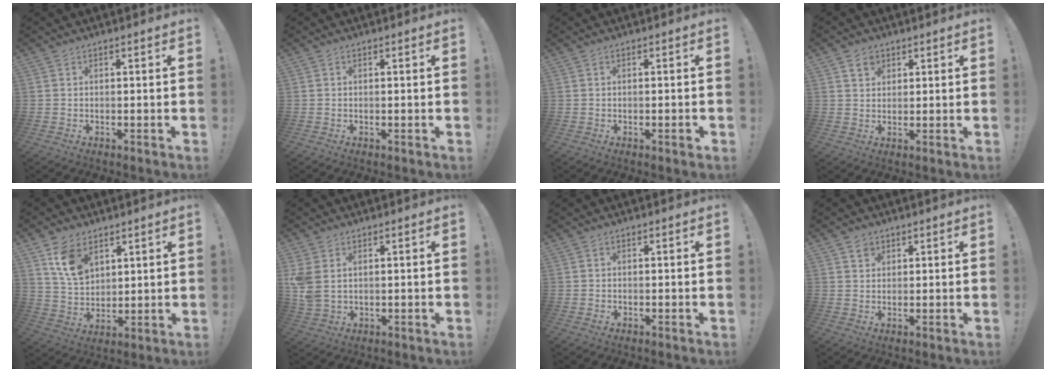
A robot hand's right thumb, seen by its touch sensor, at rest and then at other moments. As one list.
[{"total": 0.0}, {"total": 1.2, "force": [-0.7, 0.2, 1.0], "torque": [-0.014, 0.001, -0.011]}, {"total": 4.0, "force": [2.4, 3.0, 1.3], "torque": [-0.010, -0.008, 0.041]}, {"total": 10.9, "force": [6.0, 7.0, 5.7], "torque": [-0.098, -0.019, 0.118]}, {"total": 5.1, "force": [1.8, 3.5, 3.3], "torque": [-0.065, -0.010, 0.032]}, {"total": 0.8, "force": [-0.3, 0.7, 0.2], "torque": [-0.003, 0.002, -0.006]}, {"total": 2.5, "force": [1.6, 1.8, 0.3], "torque": [0.013, -0.011, 0.027]}]